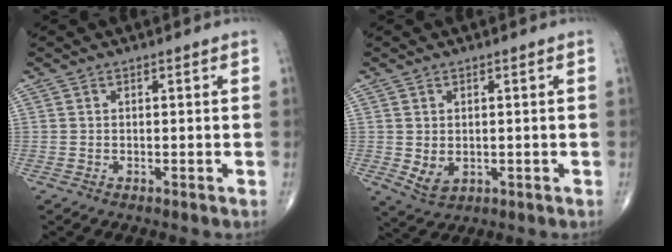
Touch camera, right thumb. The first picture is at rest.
{"total": 3.6, "force": [-0.1, 2.4, 2.7], "torque": [-0.039, -0.005, 0.012]}